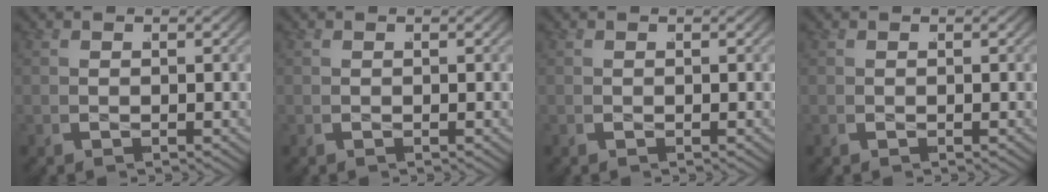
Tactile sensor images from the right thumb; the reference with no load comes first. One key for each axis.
{"total": 0.0}
{"total": 0.0}
{"total": 0.0}